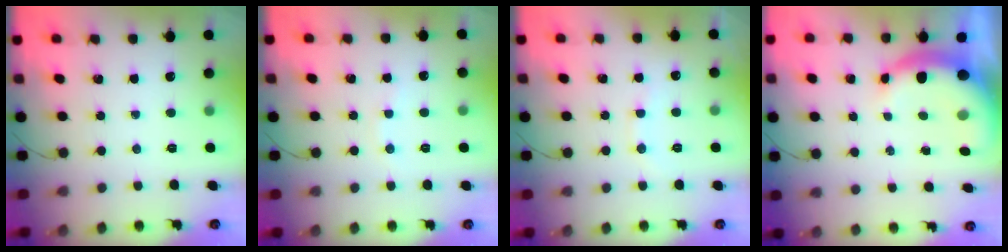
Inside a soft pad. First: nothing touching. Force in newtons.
{"total": 2.6, "press": 2.5, "slide": 0.8}
{"total": 7.7, "press": 7.6, "slide": 1.1}
{"total": 8.6, "press": 8.5, "slide": 1.2}